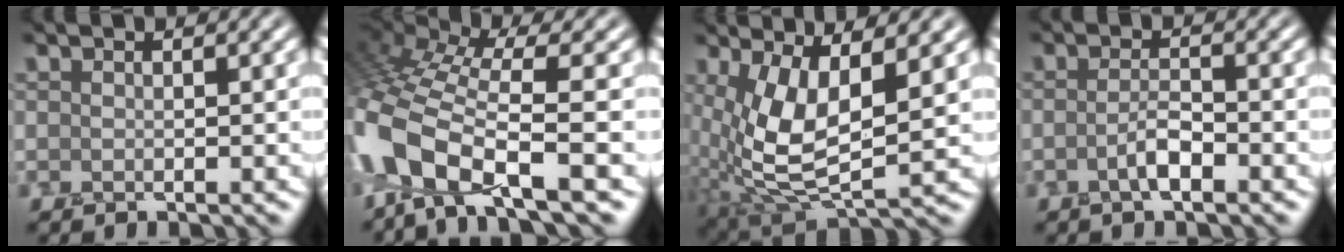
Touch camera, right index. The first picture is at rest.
{"total": 9.1, "force": [-3.9, 3.3, 7.5], "torque": [-0.160, 0.006, -0.092]}
{"total": 8.7, "force": [1.3, 3.5, 7.8], "torque": [-0.177, -0.014, 0.027]}
{"total": 2.0, "force": [-0.9, 0.5, 1.7], "torque": [-0.034, 0.002, -0.021]}